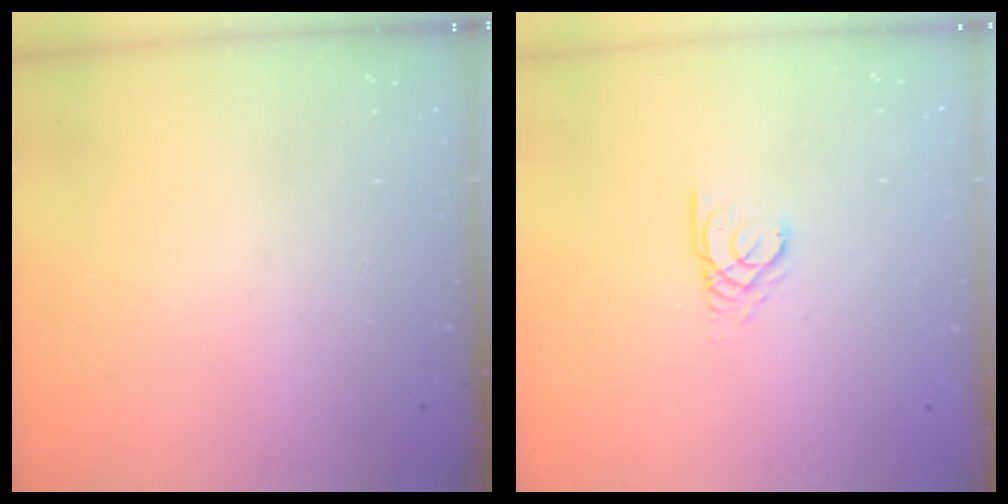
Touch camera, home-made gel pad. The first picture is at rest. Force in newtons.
{"total": 2.7, "press": 2.7, "slide": 0.1}